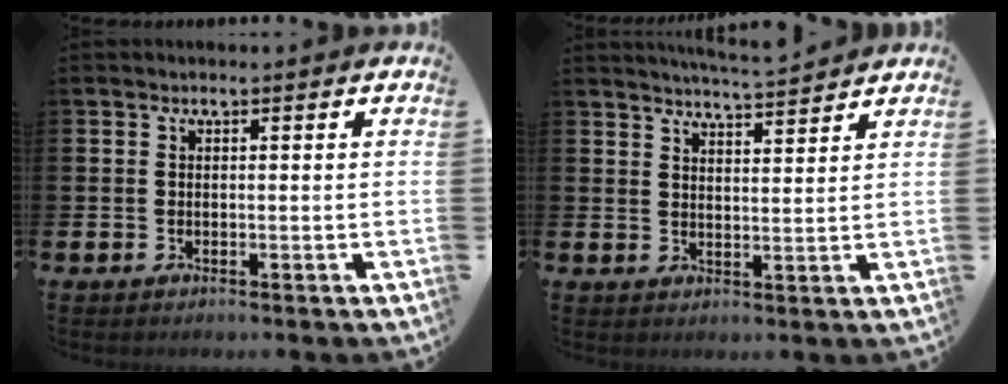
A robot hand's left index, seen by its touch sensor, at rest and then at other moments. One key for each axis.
{"total": 4.6, "fx": 4.6, "fy": -0.5, "fz": 0.2, "tx": -0.017, "ty": -0.028, "tz": 0.082}